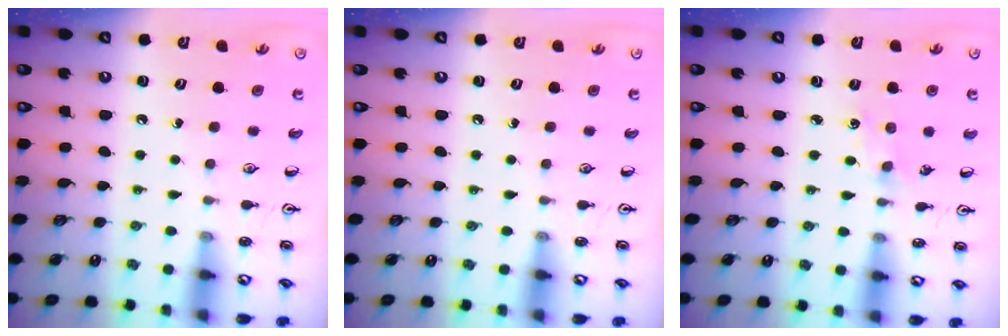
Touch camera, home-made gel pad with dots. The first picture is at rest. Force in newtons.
{"total": 0.0}
{"total": 2.8, "press": 2.8, "slide": 0.4}